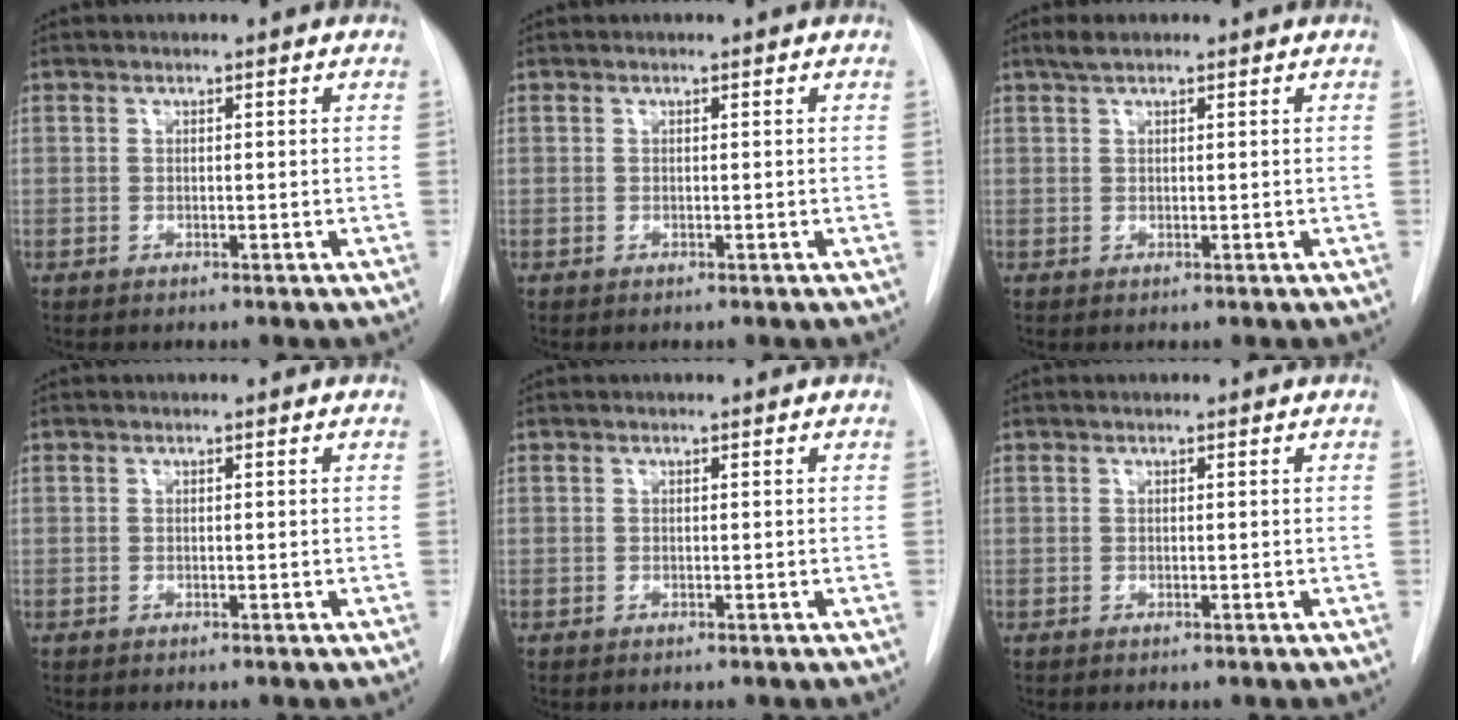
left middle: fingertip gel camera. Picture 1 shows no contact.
{"total": 0.0}
{"total": 1.7, "force": [1.3, 0.4, 1.1], "torque": [-0.027, 0.009, 0.025]}
{"total": 0.0}
{"total": 0.0}
{"total": 0.0}